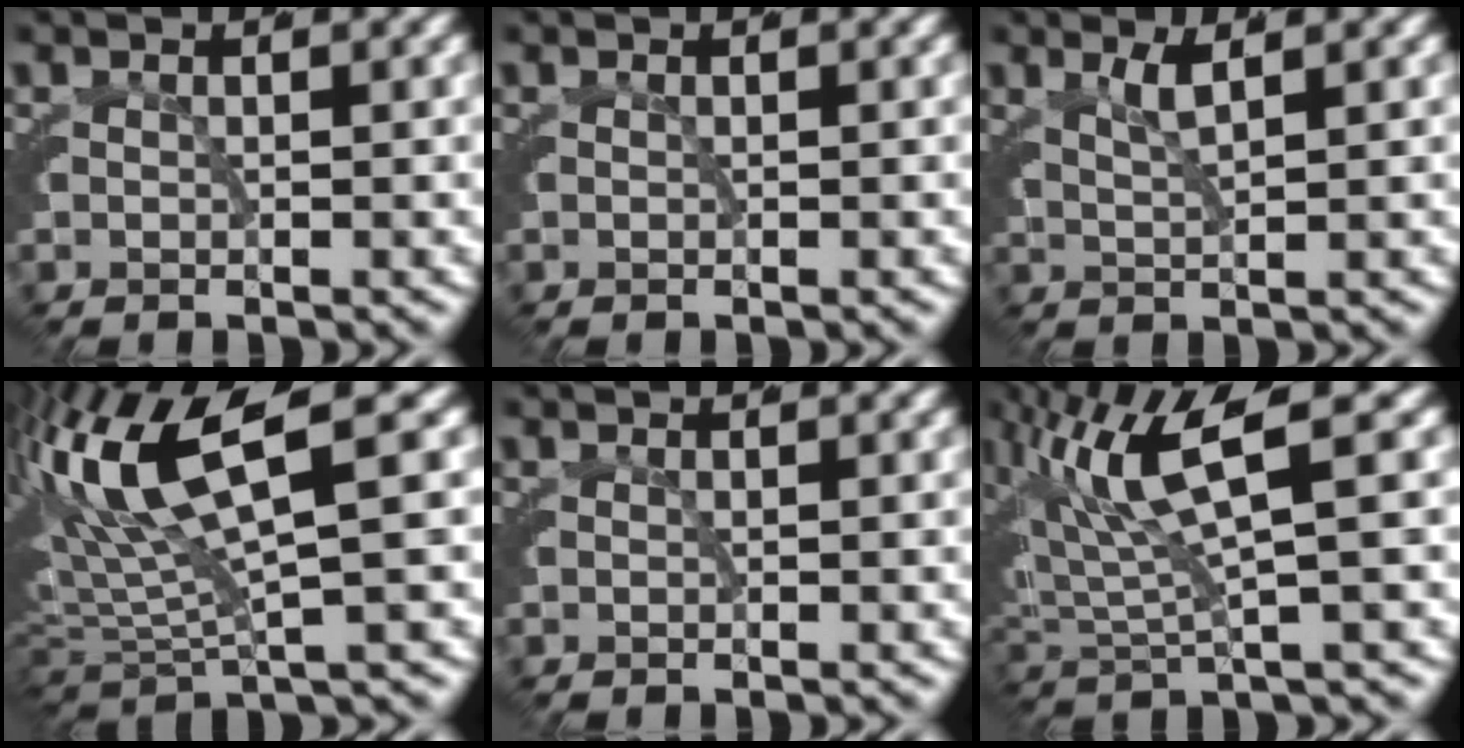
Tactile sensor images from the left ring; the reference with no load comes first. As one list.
[{"total": 0.0}, {"total": 1.8, "force": [1.4, -0.7, 0.8], "torque": [-0.026, -0.001, 0.030]}, {"total": 8.5, "force": [2.9, 3.3, 7.3], "torque": [-0.159, 0.014, 0.050]}, {"total": 0.0}, {"total": 6.7, "force": [3.1, 2.0, 5.6], "torque": [-0.119, 0.012, 0.051]}]